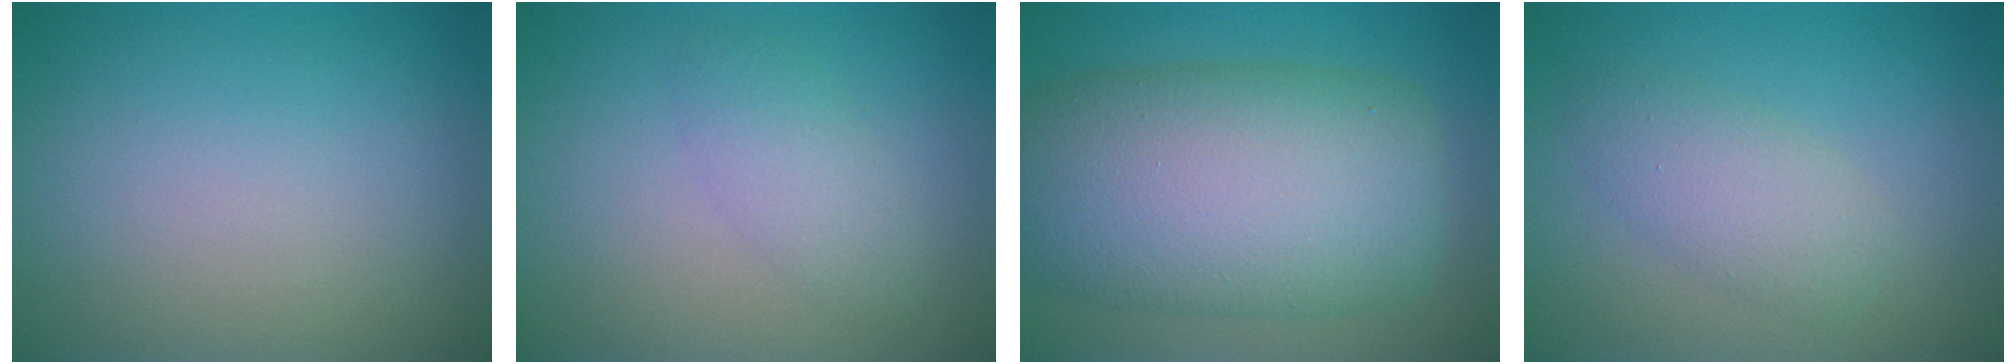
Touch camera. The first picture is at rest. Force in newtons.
{"total": 2.3, "press": 2.3, "slide": 0.0}
{"total": 13.3, "press": 13.3, "slide": 0.3}
{"total": 3.1, "press": 3.1, "slide": 0.2}